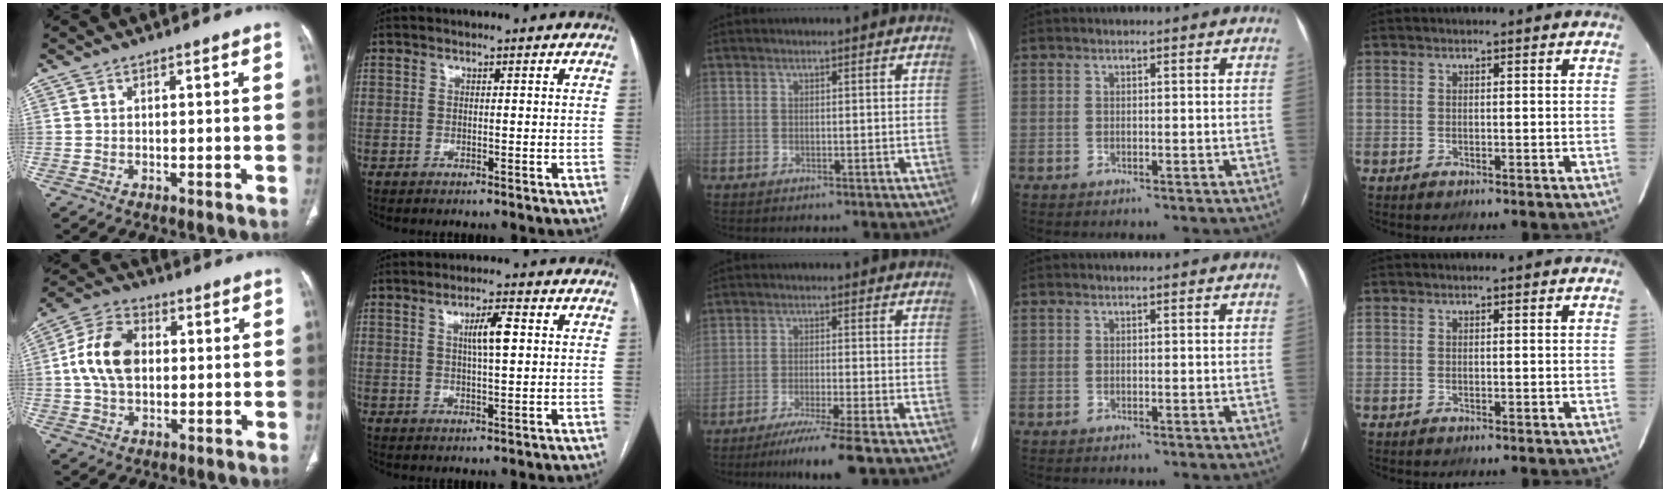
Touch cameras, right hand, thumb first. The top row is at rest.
{"thumb": {"total": 11.6, "force": [0.8, 7.9, 8.4], "torque": [-0.153, 0.019, 0.010]}, "index": {"total": 4.6, "force": [1.1, 0.5, 4.4], "torque": [-0.076, 0.004, 0.018]}, "middle": {"total": 7.7, "force": [-5.6, -0.9, 5.1], "torque": [-0.079, -0.021, -0.094]}}